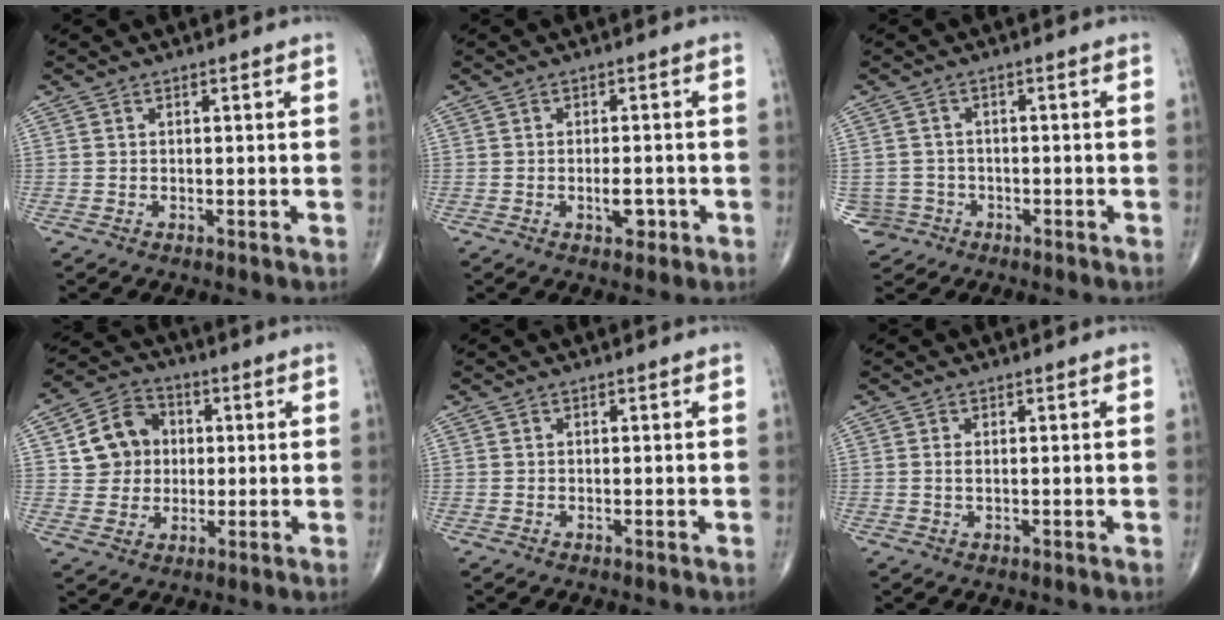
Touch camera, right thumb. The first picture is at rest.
{"total": 3.3, "force": [-1.1, 1.7, 2.6], "torque": [-0.034, 0.002, -0.013]}
{"total": 4.6, "force": [-1.7, 4.3, -0.1], "torque": [0.011, 0.015, -0.027]}
{"total": 10.1, "force": [1.5, 9.0, 4.4], "torque": [-0.044, 0.009, 0.023]}
{"total": 0.0}
{"total": 0.9, "force": [0.1, 0.3, 0.8], "torque": [-0.018, -0.002, 0.003]}